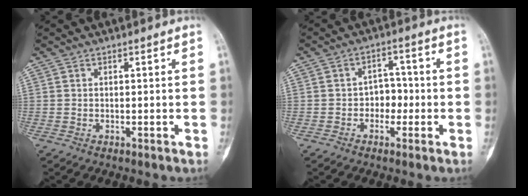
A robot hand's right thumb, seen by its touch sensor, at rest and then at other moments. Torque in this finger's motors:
{"motor_torque": [-0.31, -0.21, 0.00, -0.04, -0.09]}